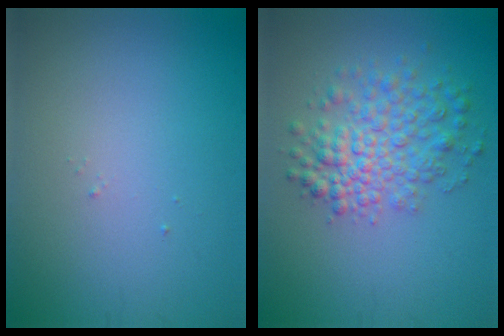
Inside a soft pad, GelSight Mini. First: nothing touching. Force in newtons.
{"total": 5.1, "press": 5.1, "slide": 0.2}